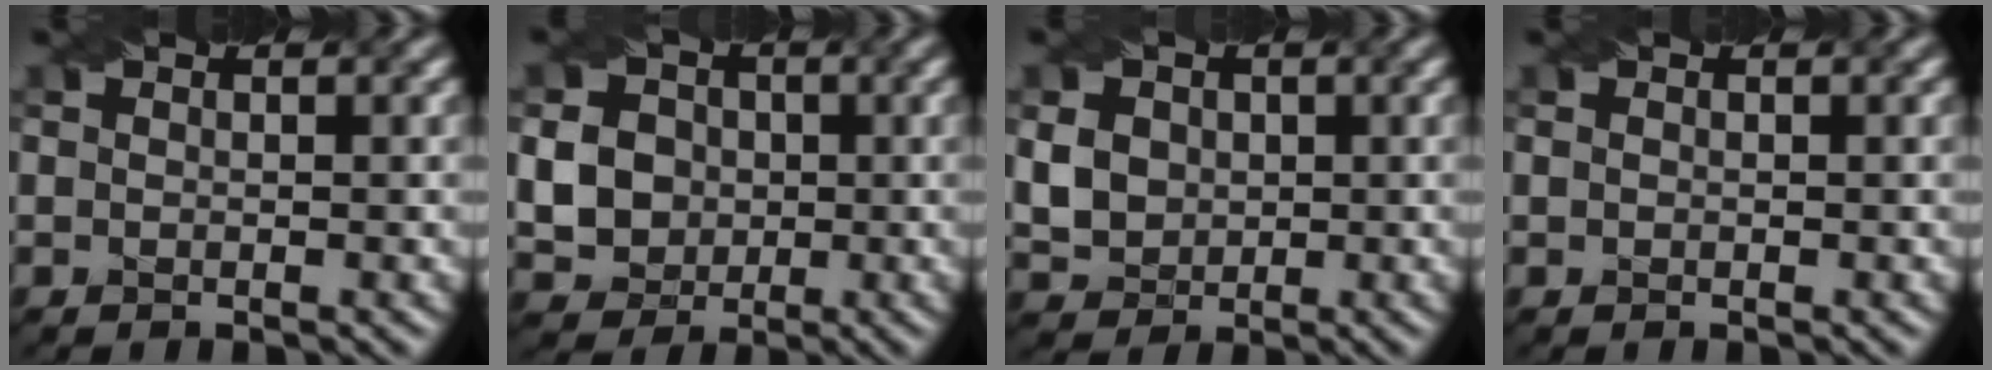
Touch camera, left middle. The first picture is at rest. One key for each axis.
{"total": 5.9, "fx": -0.1, "fy": 5.3, "fz": 2.7, "tx": -0.055, "ty": 0.011, "tz": -0.013}
{"total": 4.7, "fx": 0.5, "fy": 4.0, "fz": 2.3, "tx": -0.068, "ty": 0.007, "tz": 0.007}
{"total": 0.0}